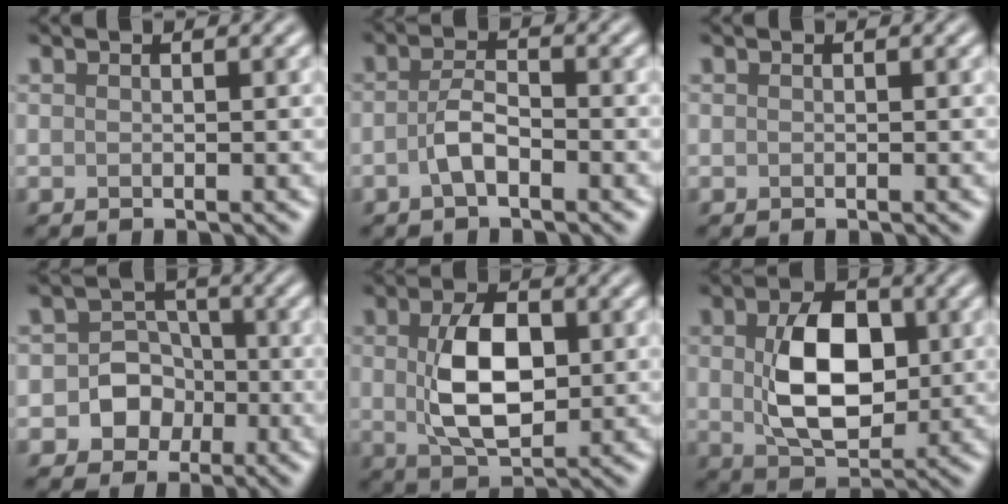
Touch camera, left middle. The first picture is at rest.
{"total": 2.5, "force": [-1.1, 1.0, 2.0], "torque": [-0.041, 0.005, -0.025]}
{"total": 0.0}
{"total": 4.7, "force": [-1.3, 4.2, 1.5], "torque": [0.010, 0.014, -0.039]}
{"total": 7.0, "force": [0.5, 4.0, 5.7], "torque": [-0.116, 0.000, 0.013]}
{"total": 8.0, "force": [0.6, 5.0, 6.2], "torque": [-0.116, -0.003, 0.013]}